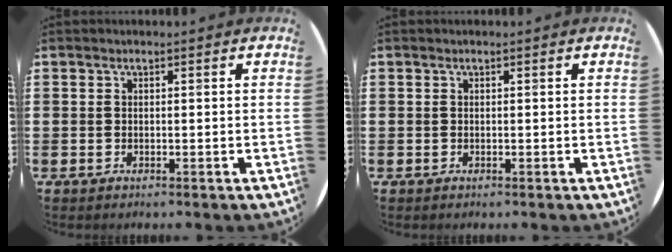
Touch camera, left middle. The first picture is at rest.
{"total": 0.0}